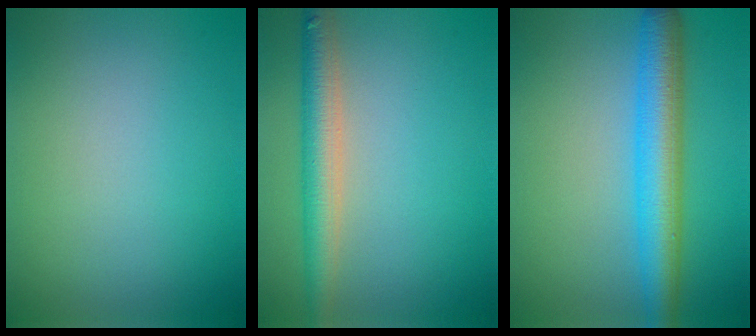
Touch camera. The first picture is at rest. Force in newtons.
{"total": 4.3, "press": 4.3, "slide": 0.2}
{"total": 6.0, "press": 6.0, "slide": 0.1}